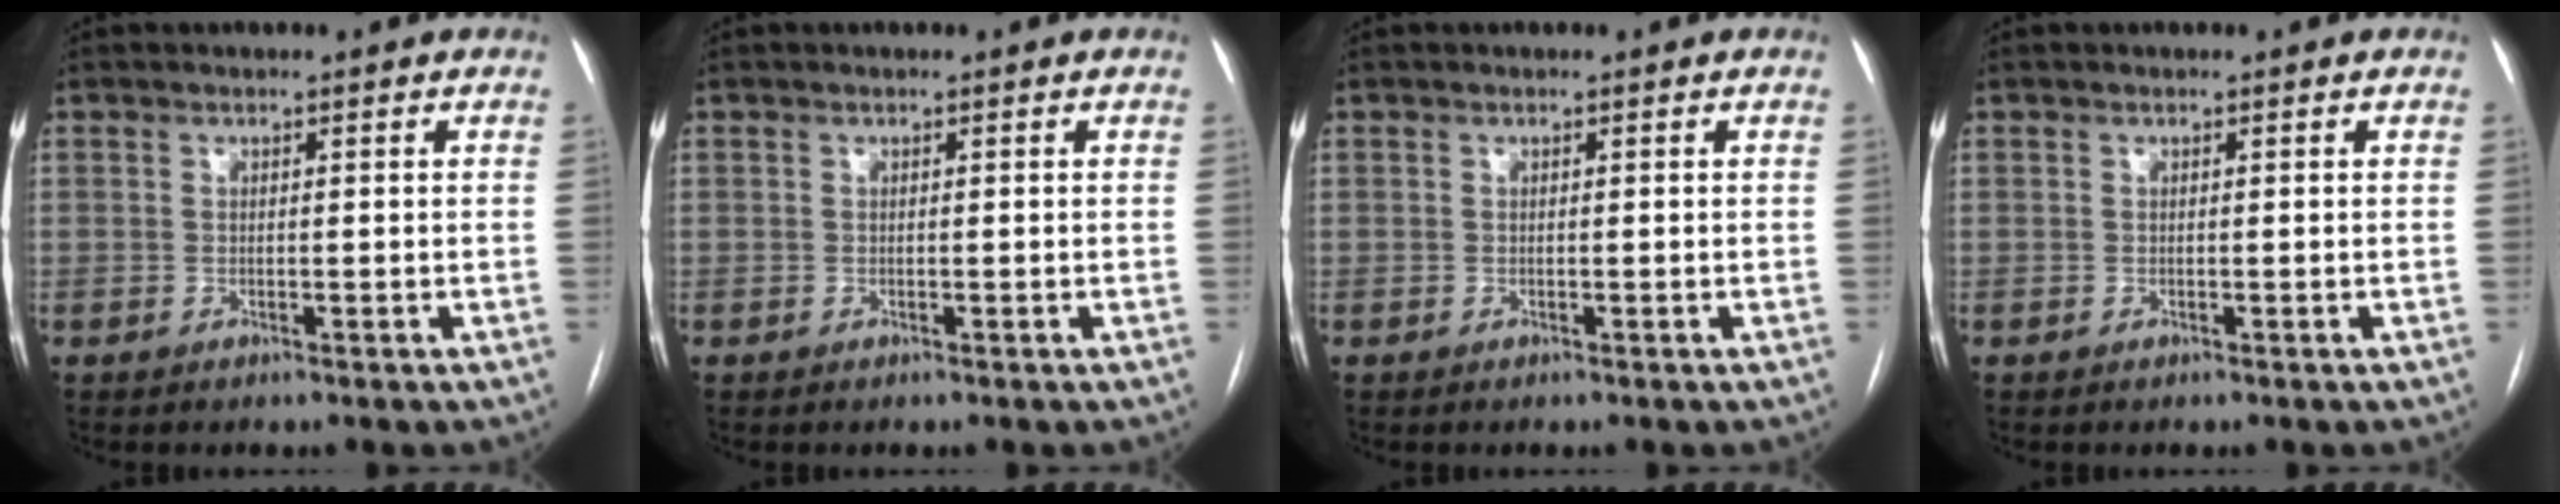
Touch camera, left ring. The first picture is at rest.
{"total": 0.0}
{"total": 0.0}
{"total": 0.0}